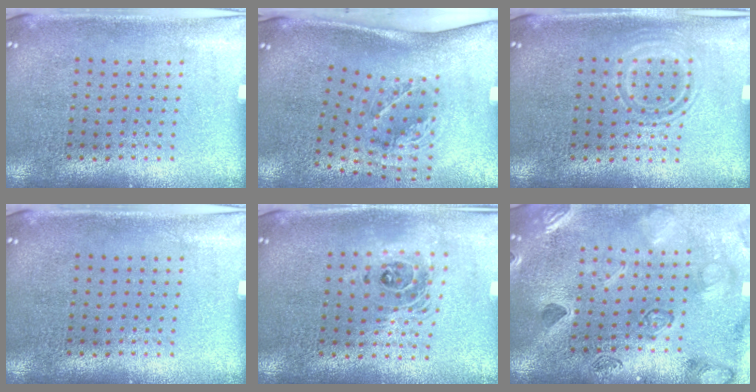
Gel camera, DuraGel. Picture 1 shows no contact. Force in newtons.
{"total": 1.9, "press": 1.2, "slide": 1.4}
{"total": 1.0, "press": 0.9, "slide": 0.3}
{"total": 0.0}
{"total": 1.7, "press": 1.4, "slide": 1.0}
{"total": 2.3, "press": 2.3, "slide": 0.2}